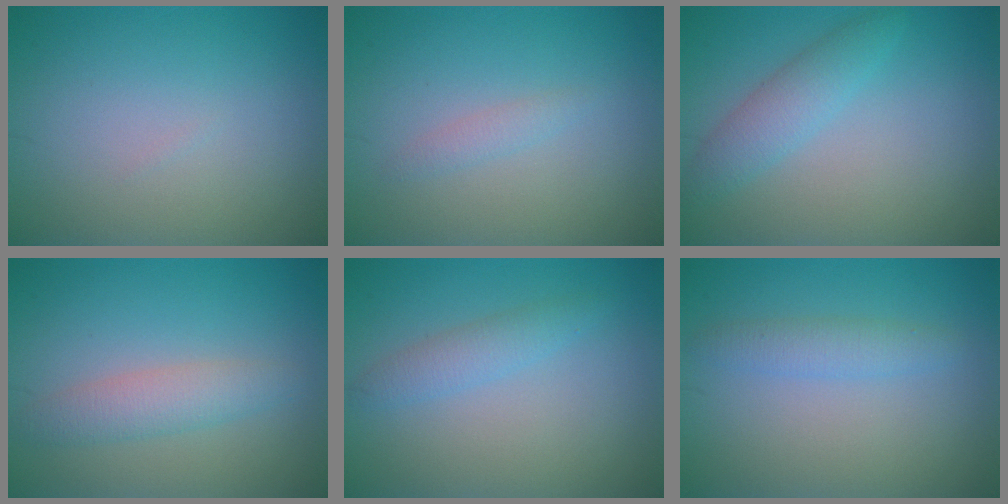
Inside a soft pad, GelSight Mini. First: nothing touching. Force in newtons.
{"total": 1.0, "press": 1.0, "slide": 0.0}
{"total": 2.8, "press": 2.8, "slide": 0.2}
{"total": 2.8, "press": 2.8, "slide": 0.1}
{"total": 2.0, "press": 2.0, "slide": 0.1}
{"total": 1.9, "press": 1.9, "slide": 0.1}